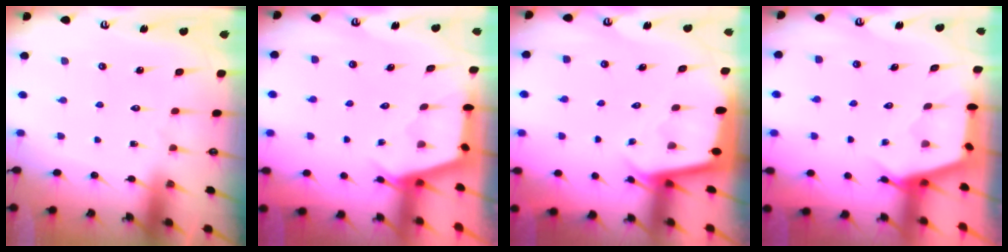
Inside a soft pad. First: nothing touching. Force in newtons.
{"total": 2.6, "press": 2.6, "slide": 0.3}
{"total": 2.3, "press": 2.3, "slide": 0.1}
{"total": 2.7, "press": 2.7, "slide": 0.4}